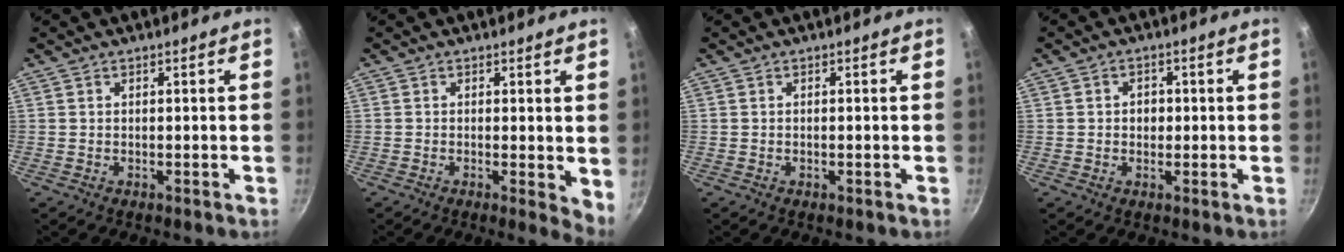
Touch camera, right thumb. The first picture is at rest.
{"total": 3.8, "force": [0.1, 1.2, 3.6], "torque": [-0.045, -0.010, -0.001]}
{"total": 0.6, "force": [-0.2, 0.1, 0.5], "torque": [-0.009, 0.001, -0.004]}
{"total": 2.8, "force": [0.0, 2.3, 1.5], "torque": [-0.008, 0.003, -0.003]}